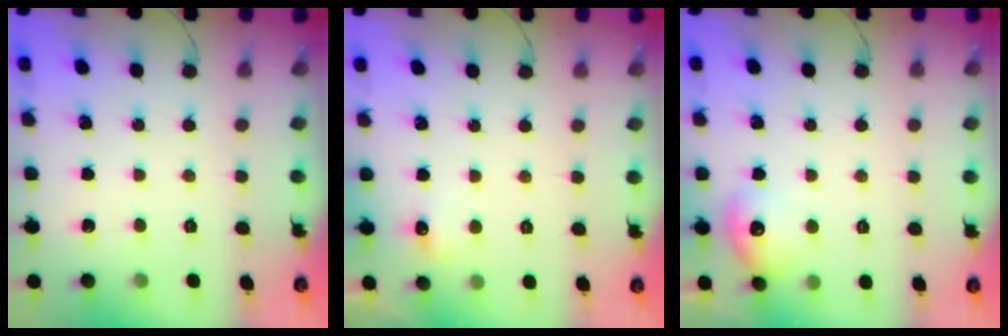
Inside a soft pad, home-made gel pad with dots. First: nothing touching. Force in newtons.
{"total": 5.3, "press": 5.1, "slide": 1.4}
{"total": 9.9, "press": 9.8, "slide": 1.3}